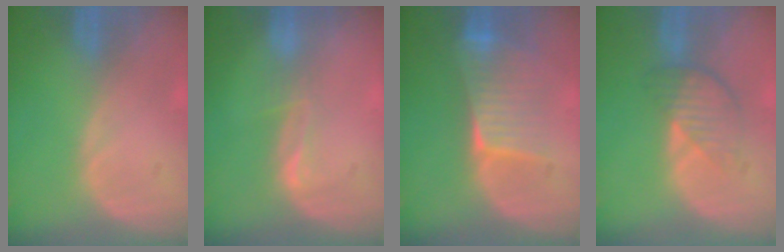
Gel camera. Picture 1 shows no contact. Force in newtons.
{"total": 2.2, "press": 1.7, "slide": 1.4}
{"total": 6.5, "press": 6.4, "slide": 1.5}
{"total": 4.5, "press": 4.1, "slide": 1.9}